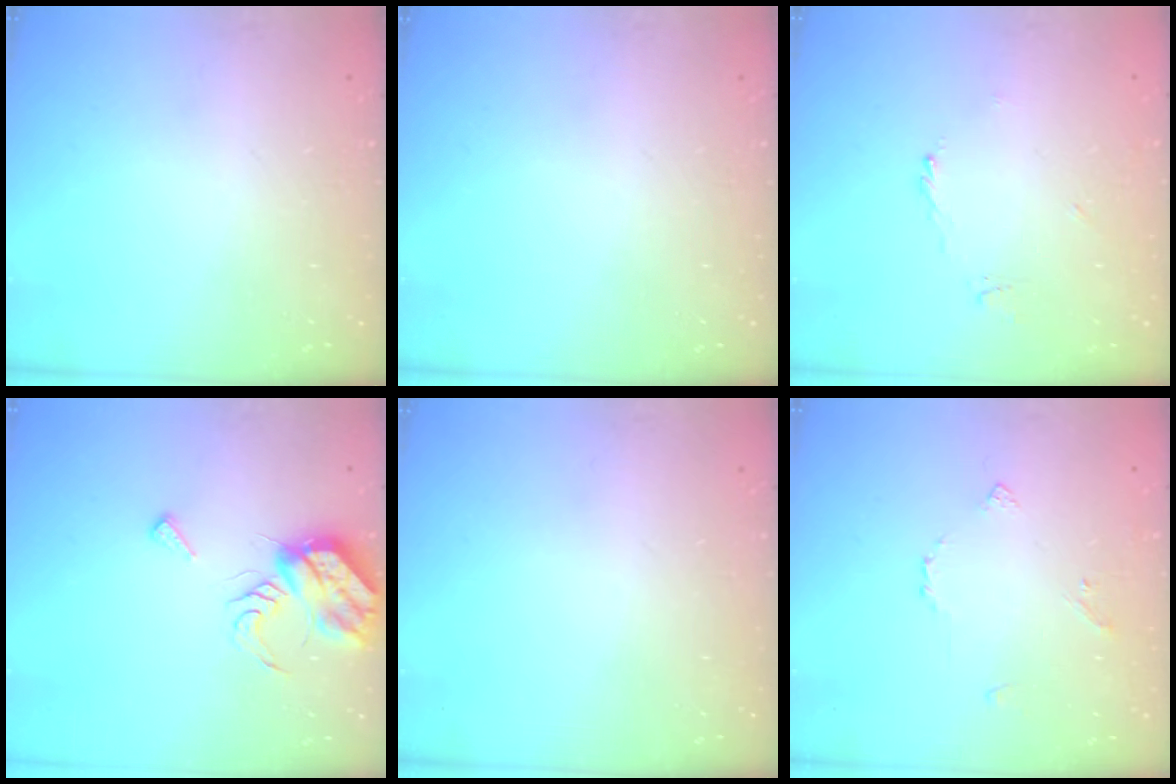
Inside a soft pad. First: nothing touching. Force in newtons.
{"total": 0.0}
{"total": 1.1, "press": 1.1, "slide": 0.4}
{"total": 8.6, "press": 8.6, "slide": 0.7}
{"total": 0.0}
{"total": 3.8, "press": 3.7, "slide": 0.7}